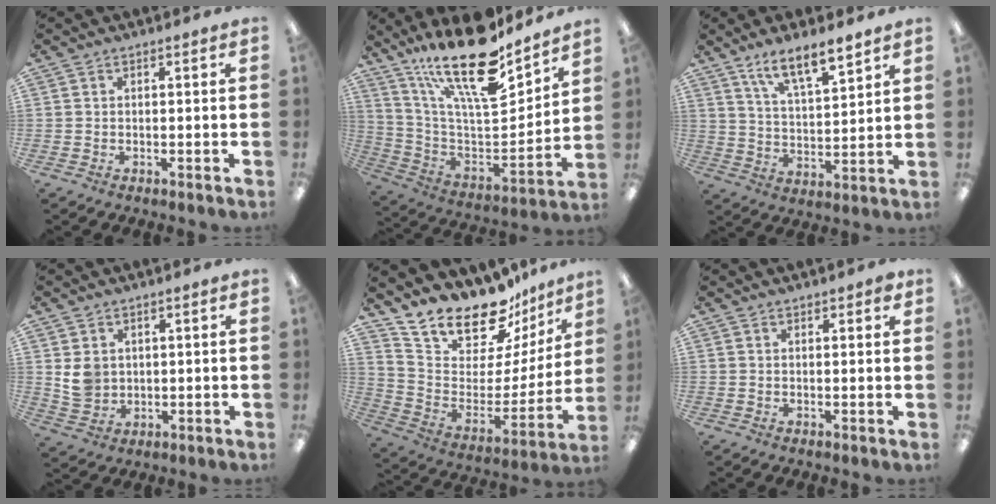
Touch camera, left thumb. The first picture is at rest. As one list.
[{"total": 23.5, "force": [17.0, 7.3, 14.5], "torque": [-0.268, -0.113, 0.290]}, {"total": 9.5, "force": [7.8, 2.4, 4.8], "torque": [-0.080, -0.048, 0.138]}, {"total": 5.3, "force": [1.7, 4.6, 1.8], "torque": [-0.027, 0.005, 0.034]}, {"total": 18.8, "force": [17.2, 6.2, 4.3], "torque": [-0.084, -0.151, 0.303]}, {"total": 1.4, "force": [1.2, 0.5, 0.5], "torque": [-0.003, -0.002, 0.020]}]